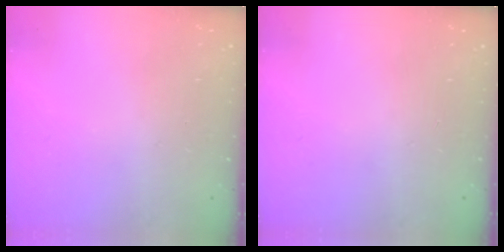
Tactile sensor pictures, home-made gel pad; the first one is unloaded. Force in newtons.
{"total": 0.0}